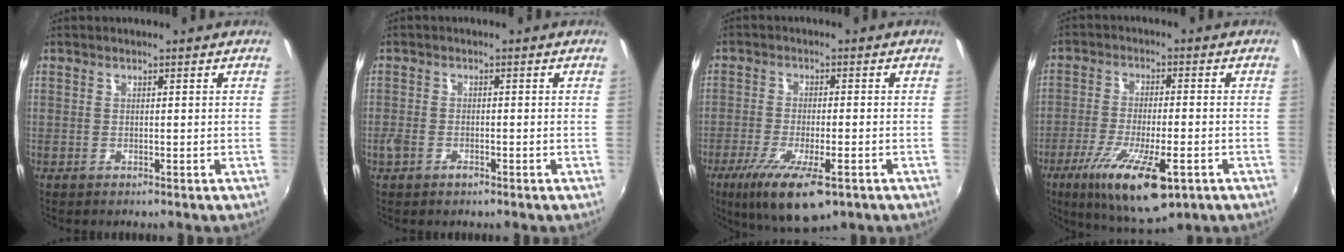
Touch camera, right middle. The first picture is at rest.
{"total": 2.8, "force": [-1.8, 1.4, 1.7], "torque": [-0.039, -0.004, -0.036]}
{"total": 13.2, "force": [-7.6, 3.7, 10.1], "torque": [-0.200, -0.045, -0.125]}
{"total": 15.6, "force": [-8.0, 4.2, 12.7], "torque": [-0.246, -0.050, -0.130]}